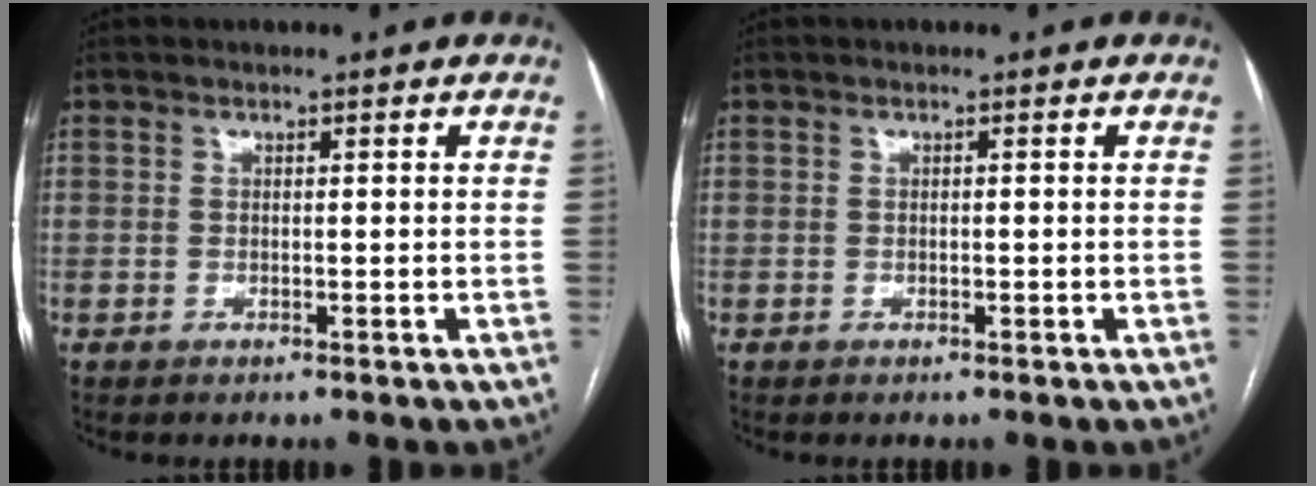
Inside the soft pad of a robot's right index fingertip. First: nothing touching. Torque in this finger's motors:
{"motor_torque": [0.00, 0.00, 0.00, 0.00]}